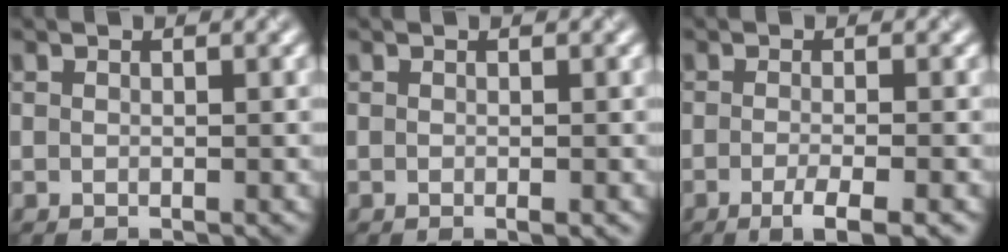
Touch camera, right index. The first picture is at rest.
{"total": 0.6, "force": [-0.2, 0.0, 0.6], "torque": [-0.007, -0.004, -0.003]}
{"total": 3.4, "force": [-1.6, 0.8, 2.9], "torque": [-0.042, -0.005, -0.031]}